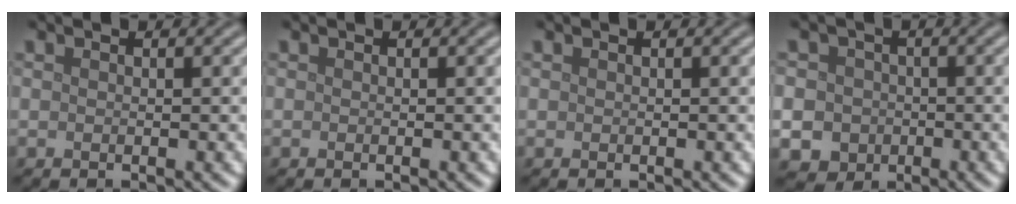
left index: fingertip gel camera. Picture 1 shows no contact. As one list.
[{"total": 0.0}, {"total": 0.0}, {"total": 8.6, "force": [-1.7, 8.1, 2.2], "torque": [-0.046, -0.005, -0.060]}]